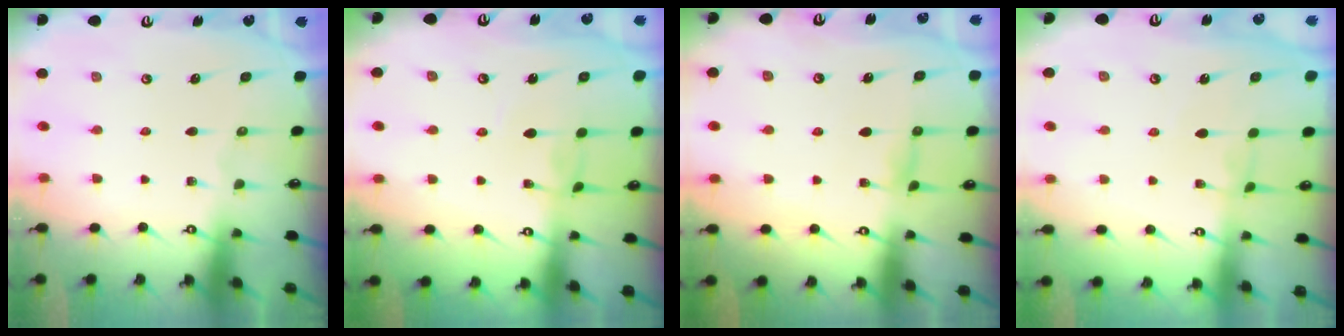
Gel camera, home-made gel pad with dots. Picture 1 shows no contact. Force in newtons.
{"total": 1.5, "press": 1.5, "slide": 0.4}
{"total": 0.0}
{"total": 1.7, "press": 1.7, "slide": 0.3}